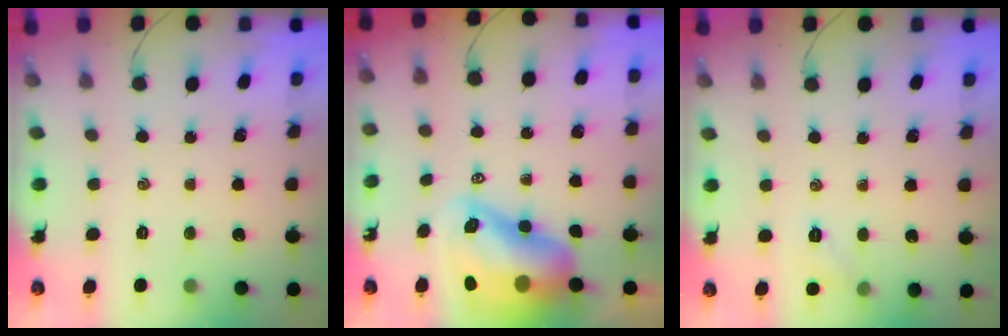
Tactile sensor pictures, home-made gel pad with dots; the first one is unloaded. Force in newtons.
{"total": 13.9, "press": 13.3, "slide": 4.0}
{"total": 5.7, "press": 5.6, "slide": 1.4}